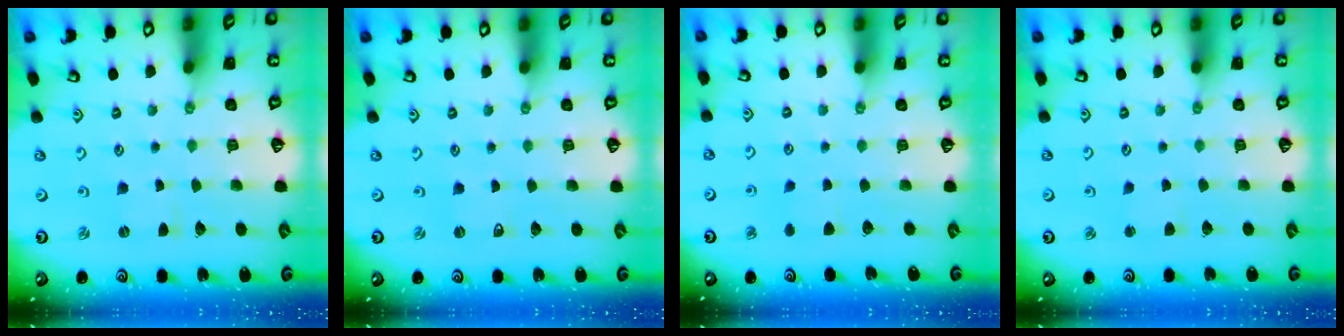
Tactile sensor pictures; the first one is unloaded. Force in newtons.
{"total": 0.0}
{"total": 4.0, "press": 3.9, "slide": 0.6}
{"total": 2.8, "press": 2.8, "slide": 0.3}